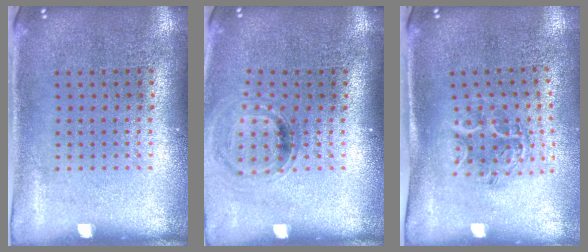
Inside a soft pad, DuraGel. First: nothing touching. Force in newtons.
{"total": 0.9, "press": 0.8, "slide": 0.2}
{"total": 1.1, "press": 1.1, "slide": 0.1}